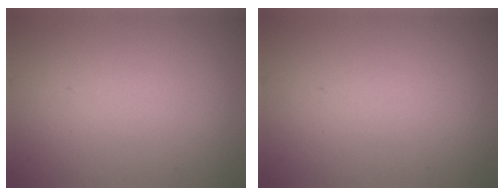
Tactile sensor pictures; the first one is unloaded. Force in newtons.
{"total": 0.0}